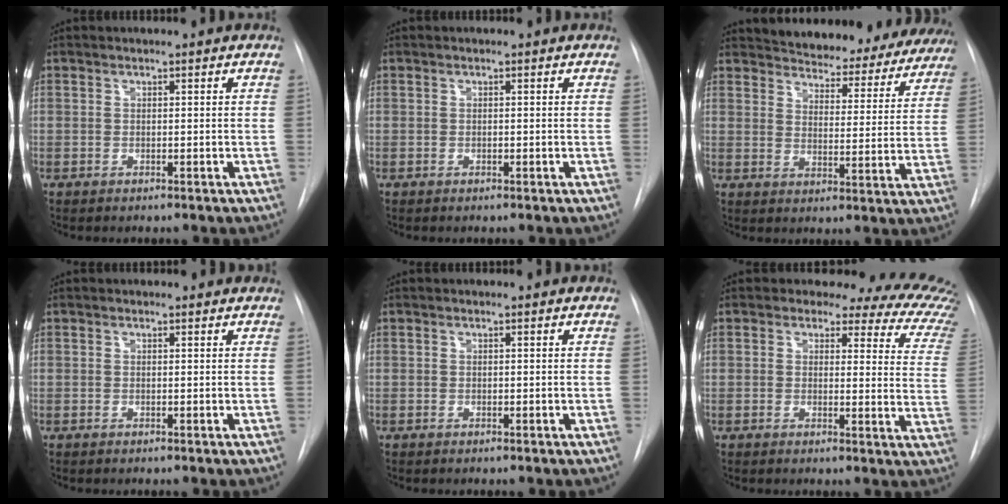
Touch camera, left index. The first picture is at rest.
{"total": 0.0}
{"total": 25.1, "force": [23.2, 7.0, 6.4], "torque": [-0.096, -0.051, 0.278]}
{"total": 1.0, "force": [0.9, 0.4, 0.0], "torque": [-0.007, 0.000, 0.006]}
{"total": 0.0}
{"total": 14.3, "force": [12.8, 4.6, 4.4], "torque": [-0.018, -0.067, 0.099]}